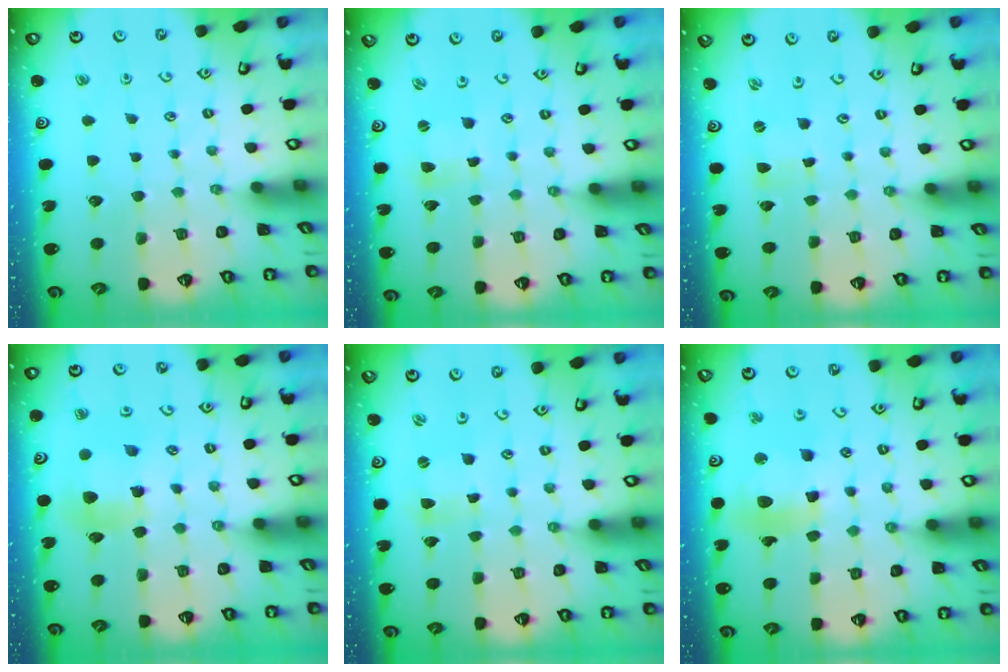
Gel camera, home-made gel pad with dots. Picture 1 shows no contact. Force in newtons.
{"total": 1.3, "press": 1.2, "slide": 0.2}
{"total": 0.0}
{"total": 7.8, "press": 7.7, "slide": 0.9}
{"total": 1.1, "press": 1.1, "slide": 0.1}
{"total": 13.1, "press": 13.0, "slide": 1.7}